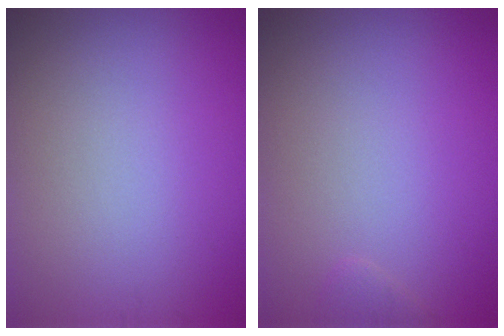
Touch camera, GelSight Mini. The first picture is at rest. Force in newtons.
{"total": 0.6, "press": 0.6, "slide": 0.1}